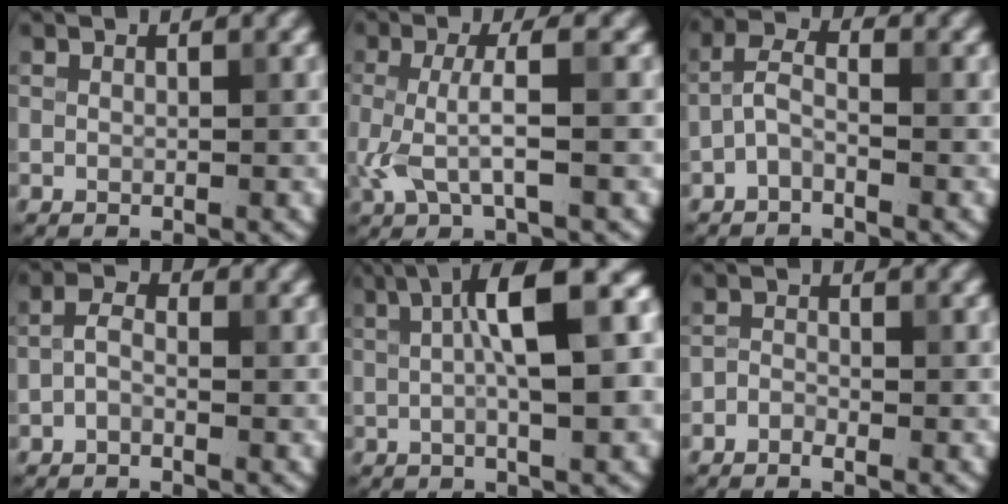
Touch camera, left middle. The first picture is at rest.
{"total": 4.1, "force": [-0.3, 0.8, 4.0], "torque": [-0.086, 0.000, -0.010]}
{"total": 2.2, "force": [-1.1, 0.9, 1.7], "torque": [-0.035, 0.010, -0.030]}
{"total": 1.7, "force": [-0.8, 0.8, 1.2], "torque": [-0.025, 0.005, -0.021]}
{"total": 10.9, "force": [2.3, 3.3, 10.1], "torque": [-0.117, 0.020, 0.027]}
{"total": 1.1, "force": [-0.8, 0.5, 0.5], "torque": [-0.008, 0.003, -0.020]}